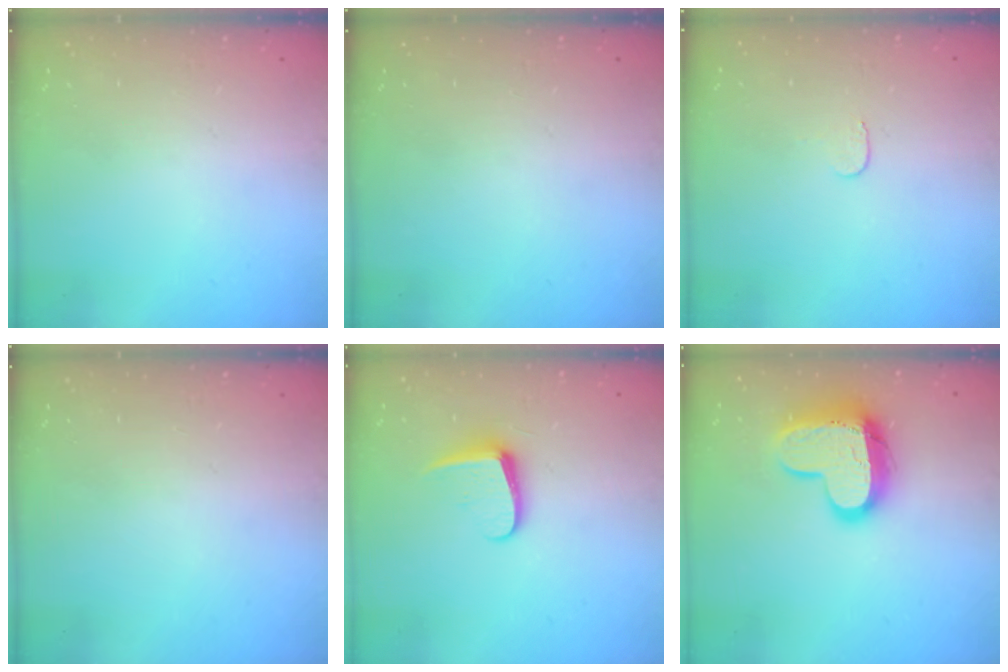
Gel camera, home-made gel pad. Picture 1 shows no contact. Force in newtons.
{"total": 0.0}
{"total": 3.0, "press": 3.0, "slide": 0.3}
{"total": 0.6, "press": 0.6, "slide": 0.2}
{"total": 8.9, "press": 8.8, "slide": 0.8}
{"total": 15.1, "press": 15.0, "slide": 1.2}